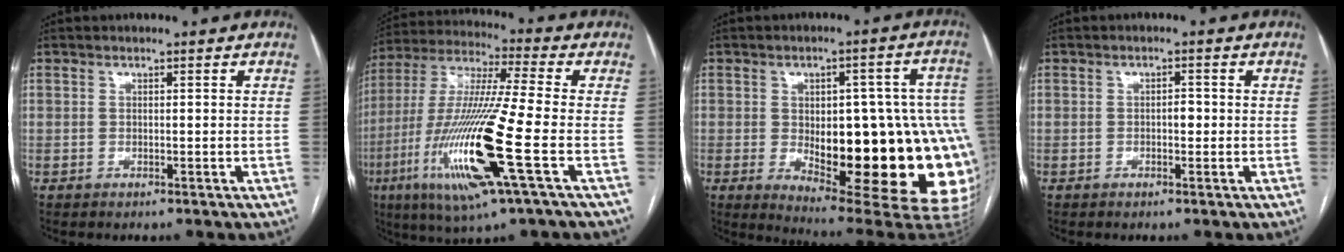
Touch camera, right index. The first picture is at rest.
{"total": 20.0, "force": [-6.2, 0.4, 19.0], "torque": [-0.413, -0.029, -0.123]}
{"total": 25.2, "force": [-3.3, 8.1, 23.6], "torque": [-0.232, 0.018, -0.016]}
{"total": 1.6, "force": [-0.2, 0.8, 1.4], "torque": [-0.017, 0.003, -0.003]}